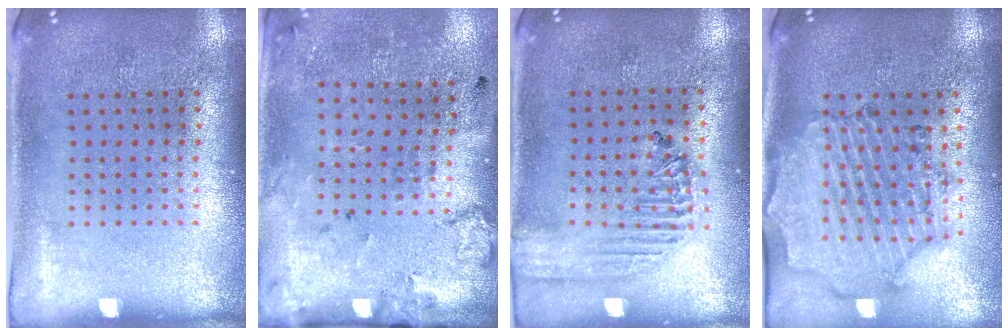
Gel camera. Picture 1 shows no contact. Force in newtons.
{"total": 2.2, "press": 1.3, "slide": 1.7}
{"total": 1.8, "press": 1.6, "slide": 0.7}
{"total": 1.7, "press": 1.6, "slide": 0.3}